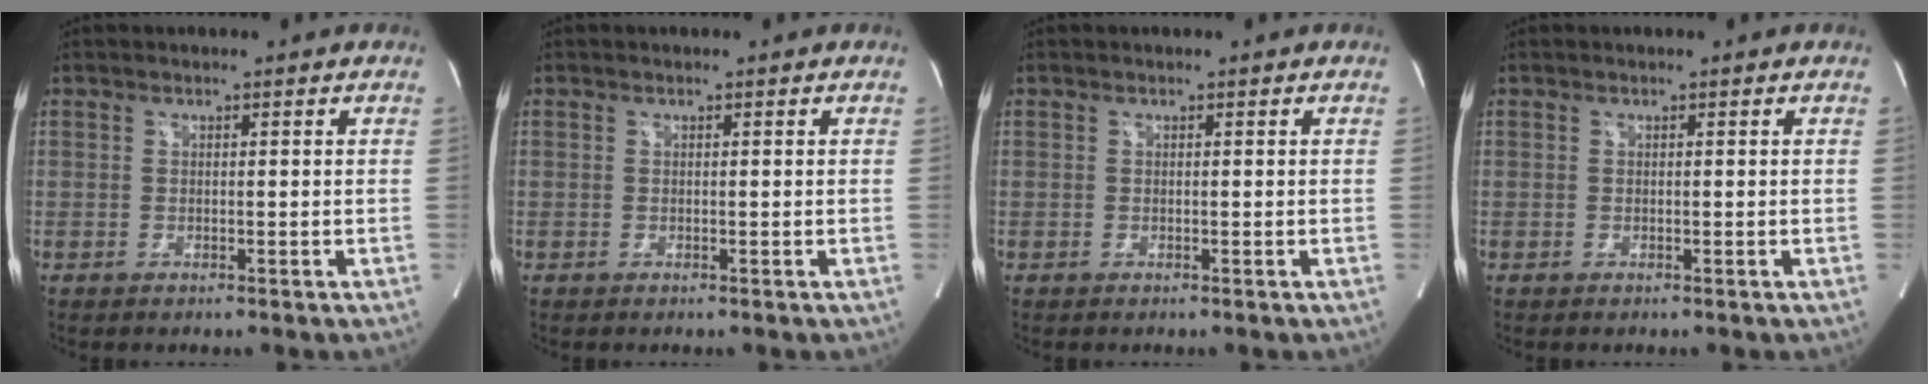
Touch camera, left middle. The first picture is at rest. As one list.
[{"total": 0.0}, {"total": 0.0}, {"total": 0.0}]